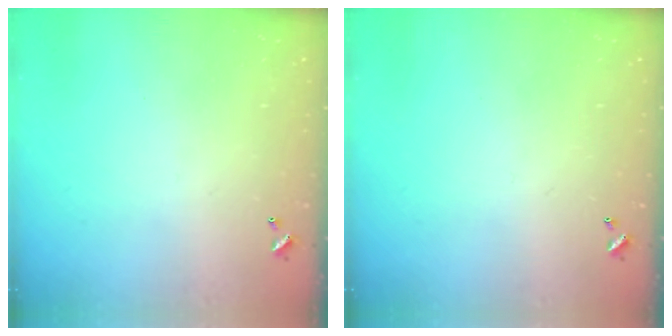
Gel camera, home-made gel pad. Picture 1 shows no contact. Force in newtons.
{"total": 0.0}